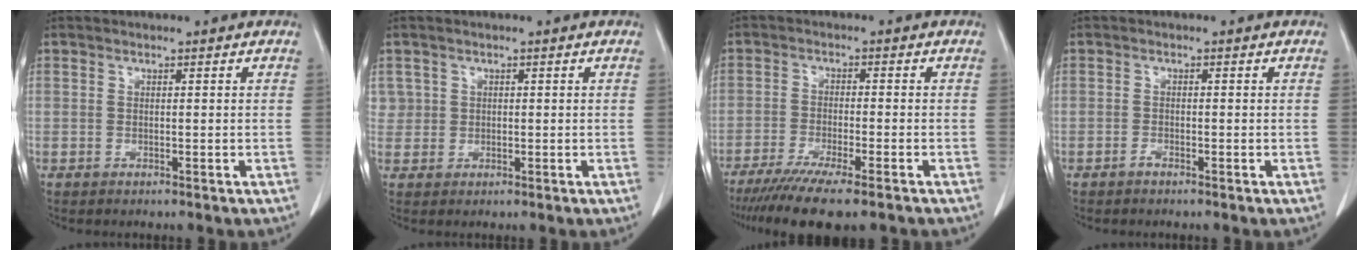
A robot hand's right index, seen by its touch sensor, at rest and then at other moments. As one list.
[{"total": 3.2, "force": [0.7, 3.1, 0.2], "torque": [0.008, 0.014, 0.018]}, {"total": 12.6, "force": [-9.5, 1.8, 8.1], "torque": [-0.133, -0.025, -0.149]}, {"total": 1.1, "force": [-0.8, 0.5, 0.7], "torque": [-0.012, 0.002, -0.014]}]